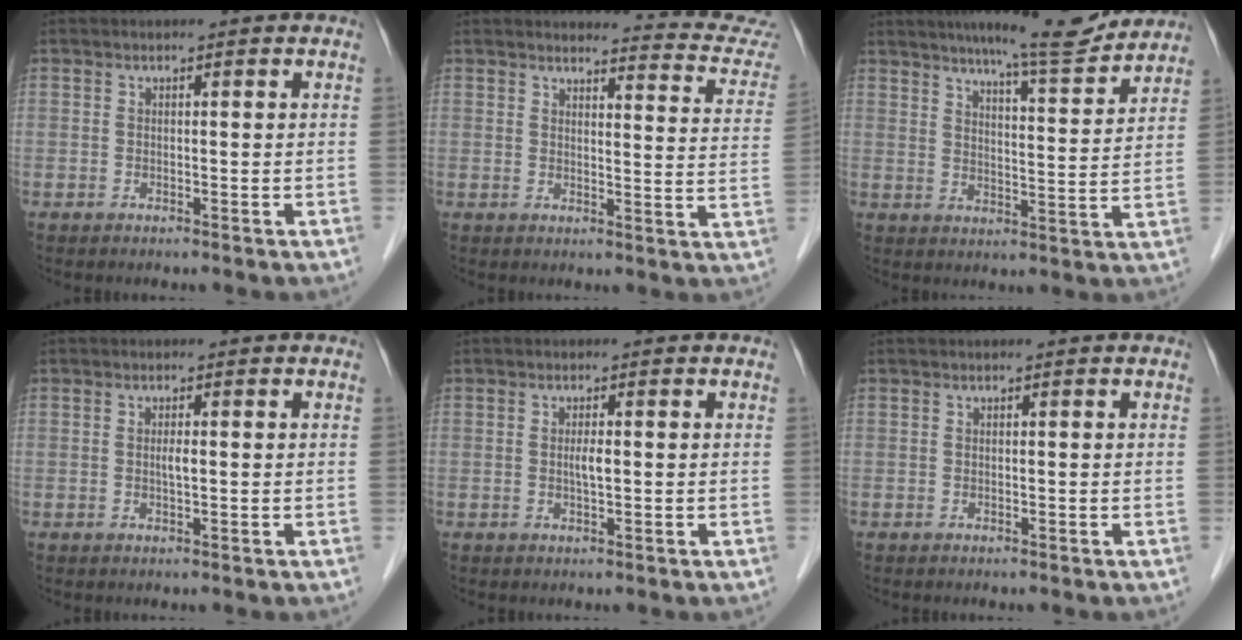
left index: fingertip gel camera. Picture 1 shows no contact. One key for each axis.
{"total": 13.0, "fx": 12.8, "fy": 0.7, "fz": 1.5, "tx": 0.010, "ty": -0.083, "tz": 0.111}
{"total": 10.9, "fx": 9.9, "fy": 0.6, "fz": 4.7, "tx": -0.069, "ty": -0.006, "tz": 0.135}
{"total": 1.1, "fx": 0.0, "fy": 0.1, "fz": 1.1, "tx": -0.022, "ty": -0.001, "tz": 0.000}
{"total": 1.6, "fx": 0.0, "fy": 0.2, "fz": 1.6, "tx": -0.031, "ty": 0.000, "tz": 0.000}
{"total": 0.0}